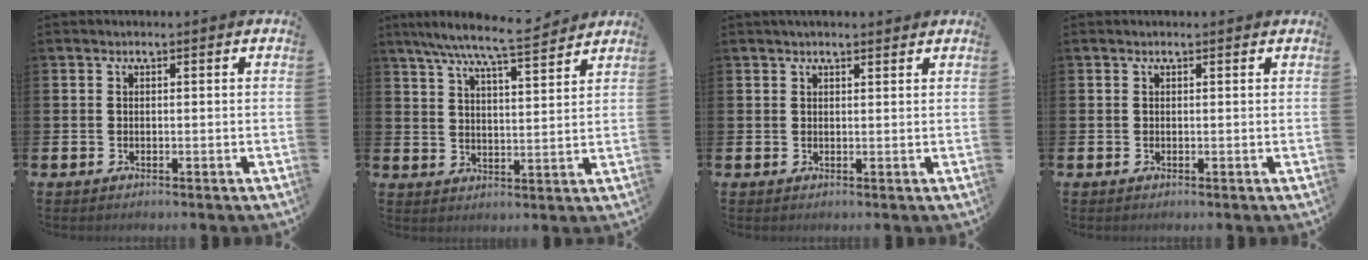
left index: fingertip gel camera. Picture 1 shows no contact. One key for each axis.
{"total": 7.9, "fx": 7.3, "fy": 0.1, "fz": 3.1, "tx": -0.080, "ty": -0.040, "tz": 0.129}
{"total": 1.4, "fx": 1.4, "fy": 0.2, "fz": 0.3, "tx": -0.001, "ty": -0.003, "tz": 0.023}
{"total": 0.0}